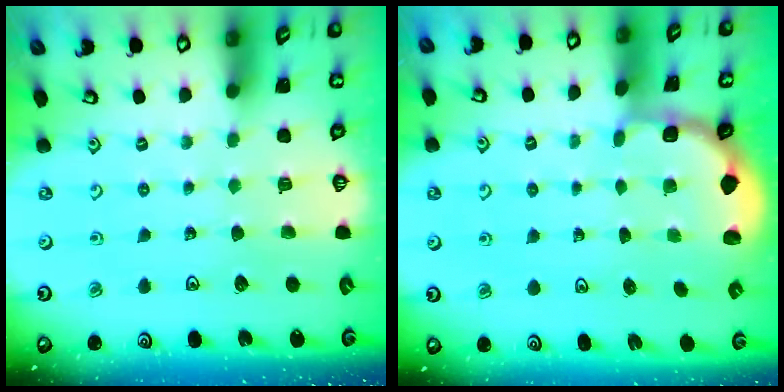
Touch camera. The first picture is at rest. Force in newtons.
{"total": 1.9, "press": 1.8, "slide": 0.7}